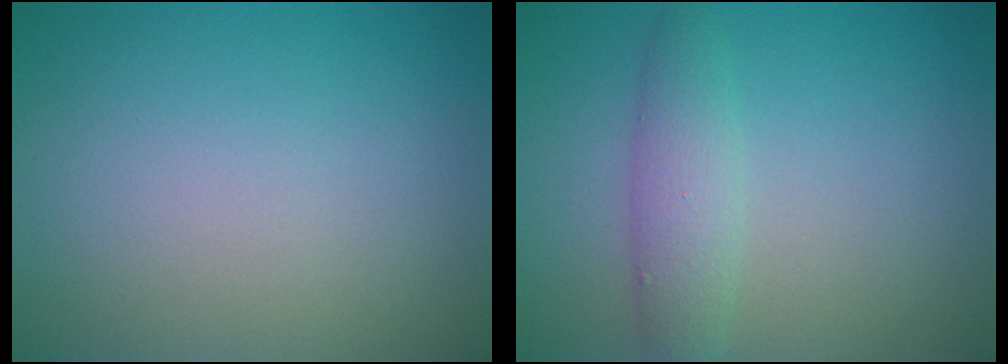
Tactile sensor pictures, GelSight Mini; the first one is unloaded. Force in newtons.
{"total": 2.9, "press": 2.9, "slide": 0.0}